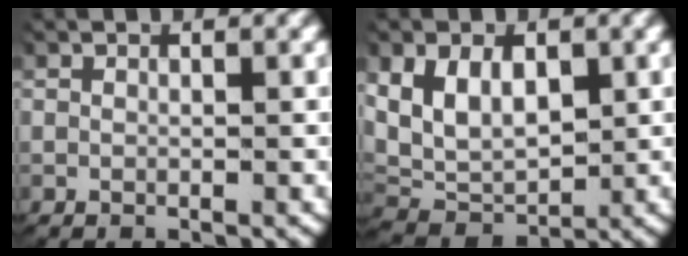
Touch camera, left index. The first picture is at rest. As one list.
[{"total": 8.6, "force": [0.4, 7.0, 5.1], "torque": [-0.119, -0.022, 0.014]}]